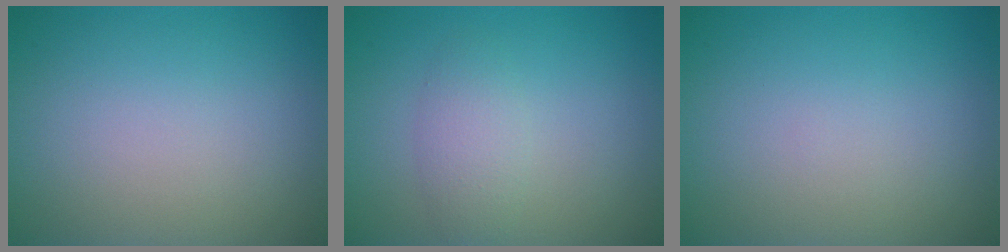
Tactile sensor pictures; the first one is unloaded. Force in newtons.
{"total": 2.1, "press": 2.1, "slide": 0.1}
{"total": 0.0}